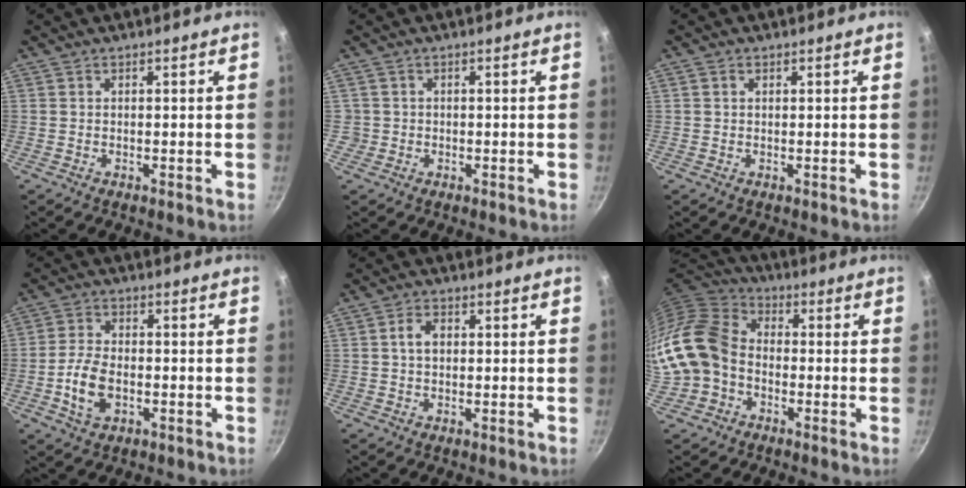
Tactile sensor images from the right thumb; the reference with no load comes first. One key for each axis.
{"total": 1.7, "fx": -0.3, "fy": 1.7, "fz": 0.1, "tx": 0.007, "ty": 0.011, "tz": -0.001}
{"total": 1.0, "fx": 0.4, "fy": 0.7, "fz": 0.6, "tx": -0.008, "ty": 0.001, "tz": 0.007}
{"total": 7.9, "fx": -2.1, "fy": 4.8, "fz": 5.9, "tx": -0.111, "ty": 0.015, "tz": -0.043}
{"total": 3.5, "fx": 0.4, "fy": 2.4, "fz": 2.4, "tx": -0.033, "ty": 0.008, "tz": 0.004}
{"total": 15.4, "fx": -3.9, "fy": 12.1, "fz": 8.7, "tx": -0.158, "ty": 0.051, "tz": -0.095}